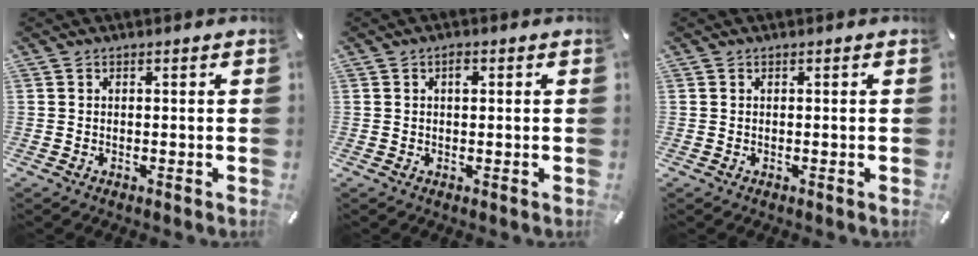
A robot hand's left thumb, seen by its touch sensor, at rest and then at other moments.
{"total": 1.7, "force": [0.5, 0.9, 1.3], "torque": [-0.021, 0.002, 0.005]}
{"total": 0.0}